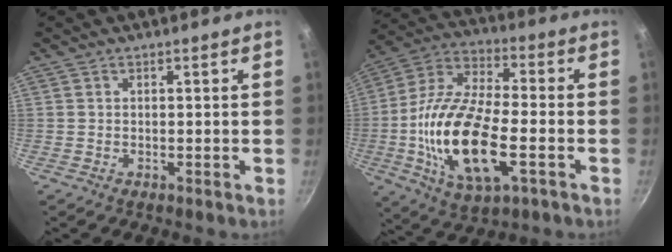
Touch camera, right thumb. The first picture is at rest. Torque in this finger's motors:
{"motor_torque": [0.02, 1.45, 1.94, -0.85, 0.64]}